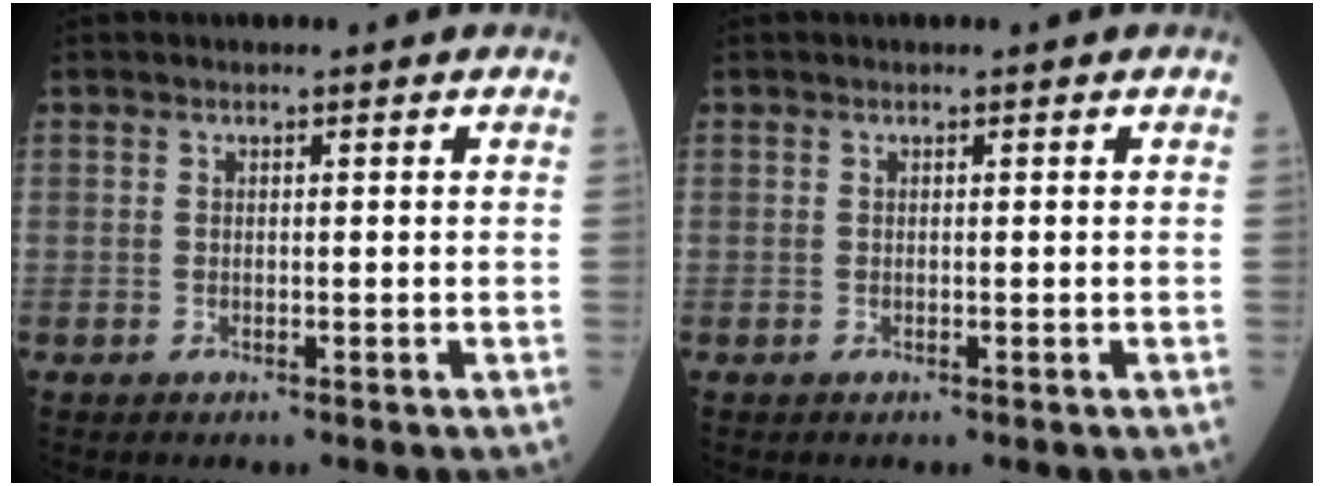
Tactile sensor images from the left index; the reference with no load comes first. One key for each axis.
{"total": 0.0}